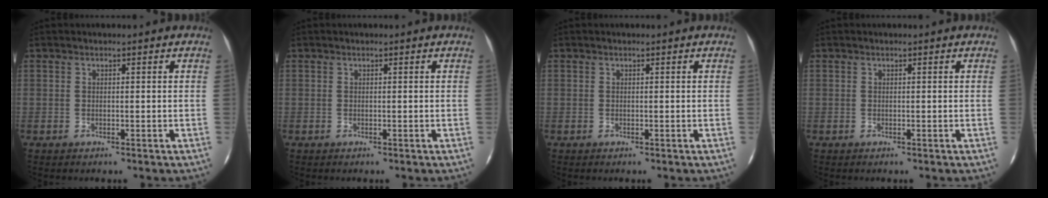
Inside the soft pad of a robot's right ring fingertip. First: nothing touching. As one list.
[{"total": 0.0}, {"total": 0.0}, {"total": 0.0}]